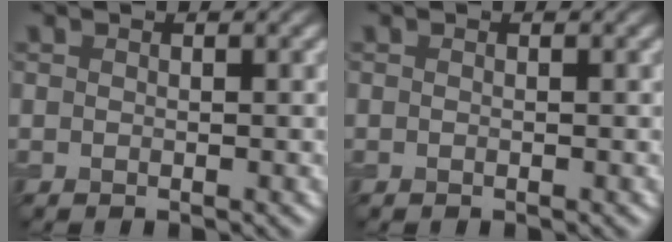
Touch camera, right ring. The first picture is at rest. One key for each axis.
{"total": 0.0}